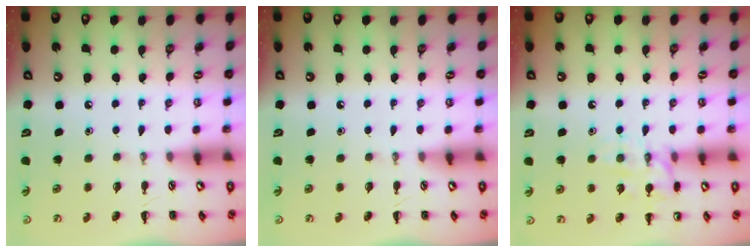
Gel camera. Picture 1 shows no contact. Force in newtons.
{"total": 0.0}
{"total": 12.0, "press": 11.9, "slide": 0.8}